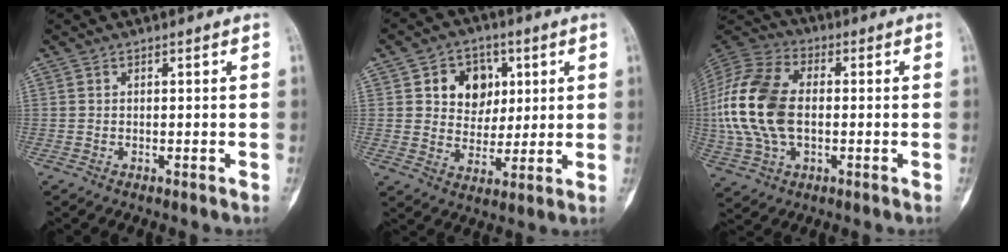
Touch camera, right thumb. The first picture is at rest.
{"total": 10.3, "force": [3.2, 8.3, 5.2], "torque": [-0.034, -0.008, 0.055]}
{"total": 18.8, "force": [-0.4, 11.7, 14.7], "torque": [-0.316, 0.016, -0.008]}